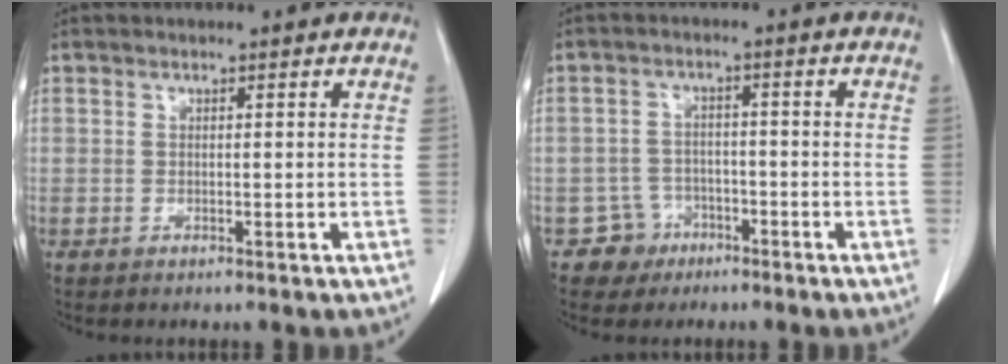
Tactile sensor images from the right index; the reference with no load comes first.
{"total": 4.3, "force": [-2.4, 3.5, -0.6], "torque": [0.017, 0.015, -0.039]}